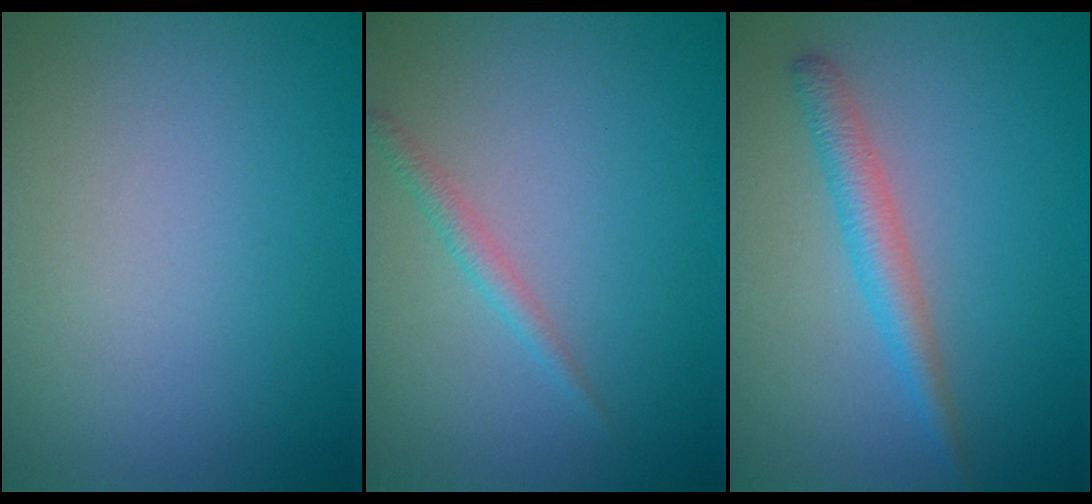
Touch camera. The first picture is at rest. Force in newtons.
{"total": 1.2, "press": 1.2, "slide": 0.0}
{"total": 2.5, "press": 2.5, "slide": 0.0}